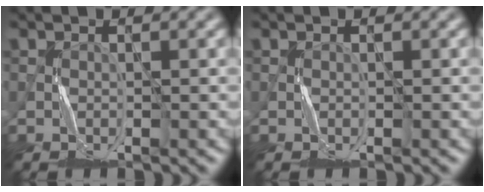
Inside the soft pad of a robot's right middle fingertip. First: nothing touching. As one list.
[{"total": 0.0}]